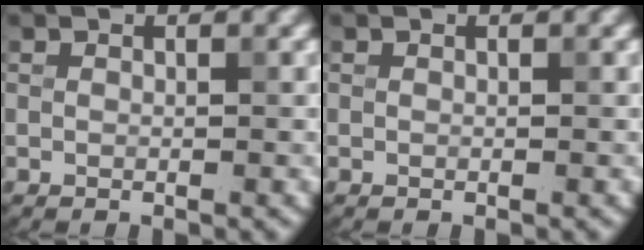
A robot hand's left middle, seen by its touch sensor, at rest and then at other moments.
{"total": 0.0}